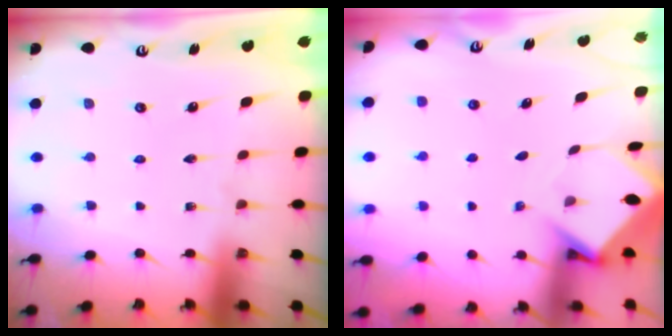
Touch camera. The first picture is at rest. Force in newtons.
{"total": 4.0, "press": 4.0, "slide": 0.2}